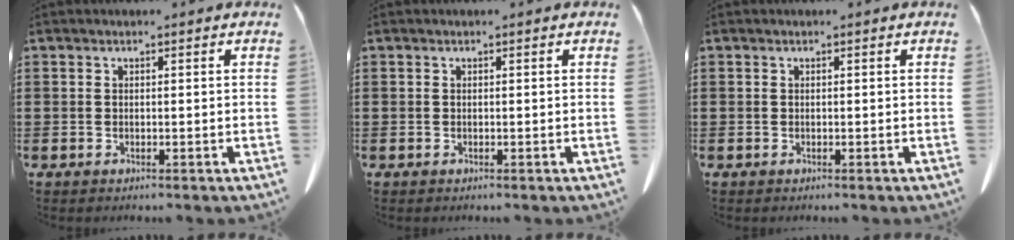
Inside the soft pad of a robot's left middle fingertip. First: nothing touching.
{"total": 0.0}
{"total": 0.0}